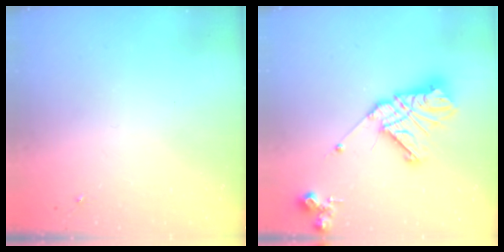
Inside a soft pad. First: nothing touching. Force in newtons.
{"total": 17.8, "press": 17.7, "slide": 2.1}